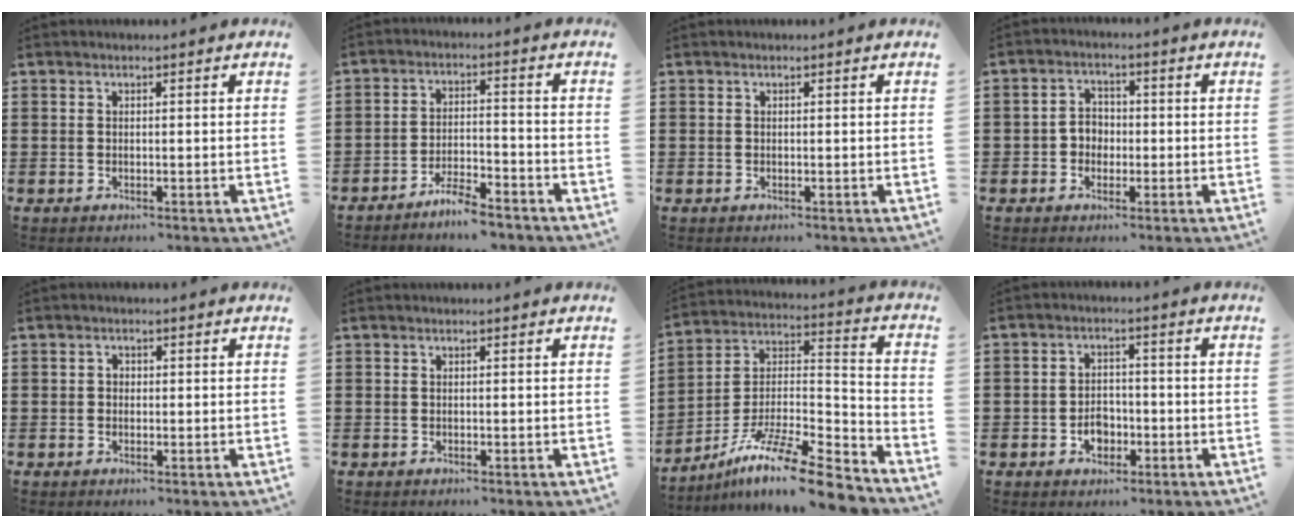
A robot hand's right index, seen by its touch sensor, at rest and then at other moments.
{"total": 5.0, "force": [-4.6, 0.5, 1.7], "torque": [-0.038, 0.005, -0.092]}
{"total": 0.0}
{"total": 3.2, "force": [-1.0, 2.7, 1.3], "torque": [-0.034, 0.009, -0.024]}
{"total": 0.8, "force": [-0.2, 0.7, 0.3], "torque": [-0.008, 0.002, -0.004]}
{"total": 0.0}
{"total": 13.0, "force": [-10.4, 1.5, 7.6], "torque": [-0.128, 0.021, -0.196]}
{"total": 3.4, "force": [-1.5, 2.6, 1.7], "torque": [-0.027, 0.001, -0.031]}